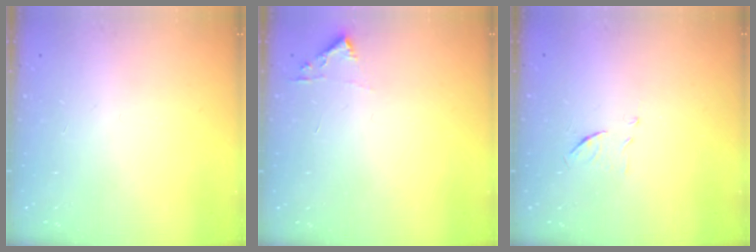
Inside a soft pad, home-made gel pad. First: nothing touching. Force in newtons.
{"total": 3.3, "press": 3.3, "slide": 0.4}
{"total": 5.9, "press": 5.9, "slide": 0.5}